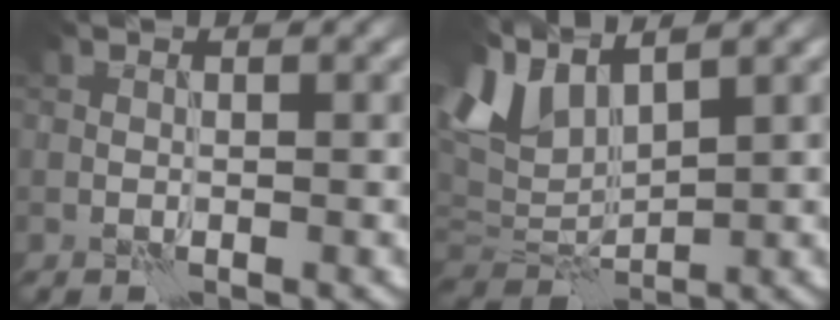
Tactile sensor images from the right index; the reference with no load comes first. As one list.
[{"total": 6.6, "force": [3.5, 3.3, 4.5], "torque": [-0.113, 0.011, 0.062]}]